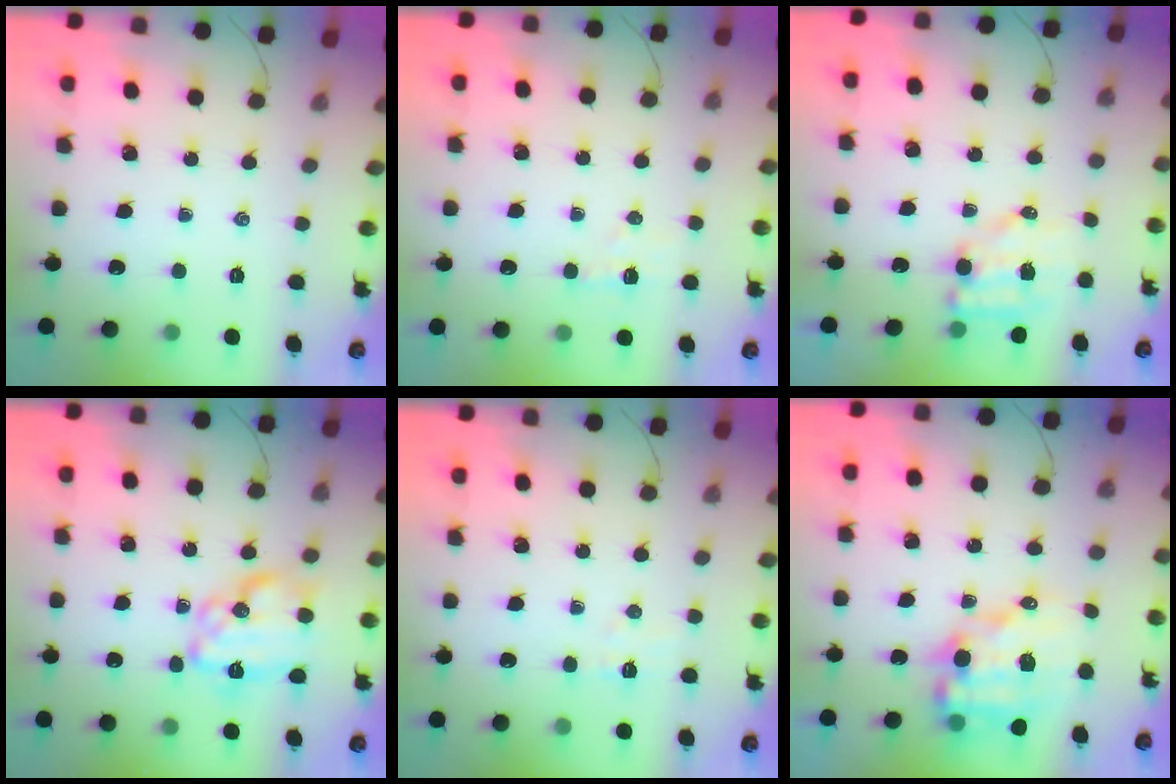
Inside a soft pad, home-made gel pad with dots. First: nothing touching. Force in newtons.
{"total": 4.5, "press": 4.3, "slide": 1.3}
{"total": 7.1, "press": 7.1, "slide": 1.0}
{"total": 15.6, "press": 15.6, "slide": 1.0}
{"total": 4.5, "press": 4.3, "slide": 1.2}
{"total": 11.3, "press": 10.9, "slide": 2.7}